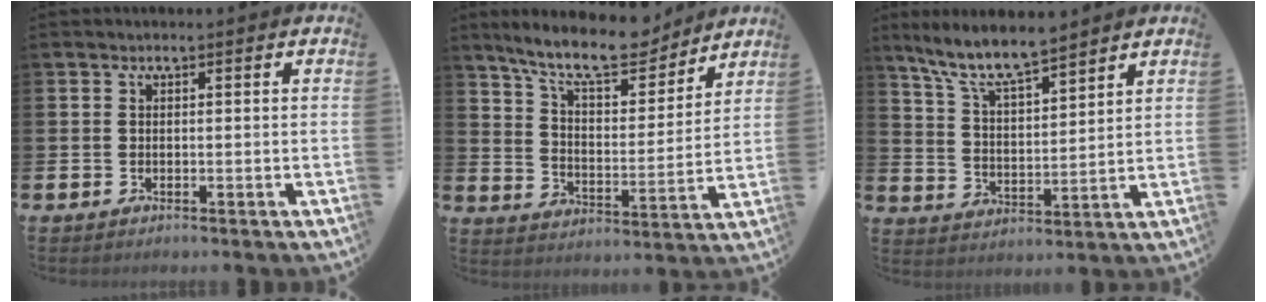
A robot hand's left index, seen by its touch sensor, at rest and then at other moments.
{"total": 11.6, "force": [10.2, 2.8, 4.7], "torque": [-0.117, -0.056, 0.181]}
{"total": 8.4, "force": [7.6, 1.0, 3.4], "torque": [-0.097, -0.037, 0.138]}